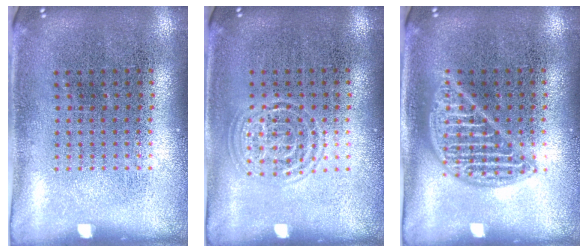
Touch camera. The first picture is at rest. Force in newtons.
{"total": 1.4, "press": 1.3, "slide": 0.3}
{"total": 2.1, "press": 2.1, "slide": 0.2}